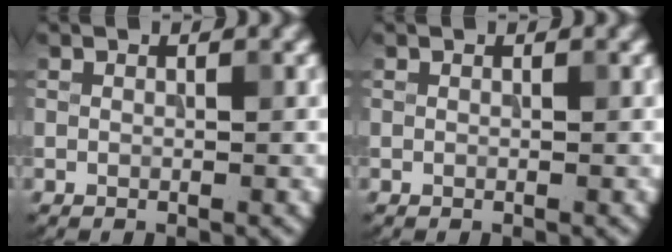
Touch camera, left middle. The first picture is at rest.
{"total": 0.0}